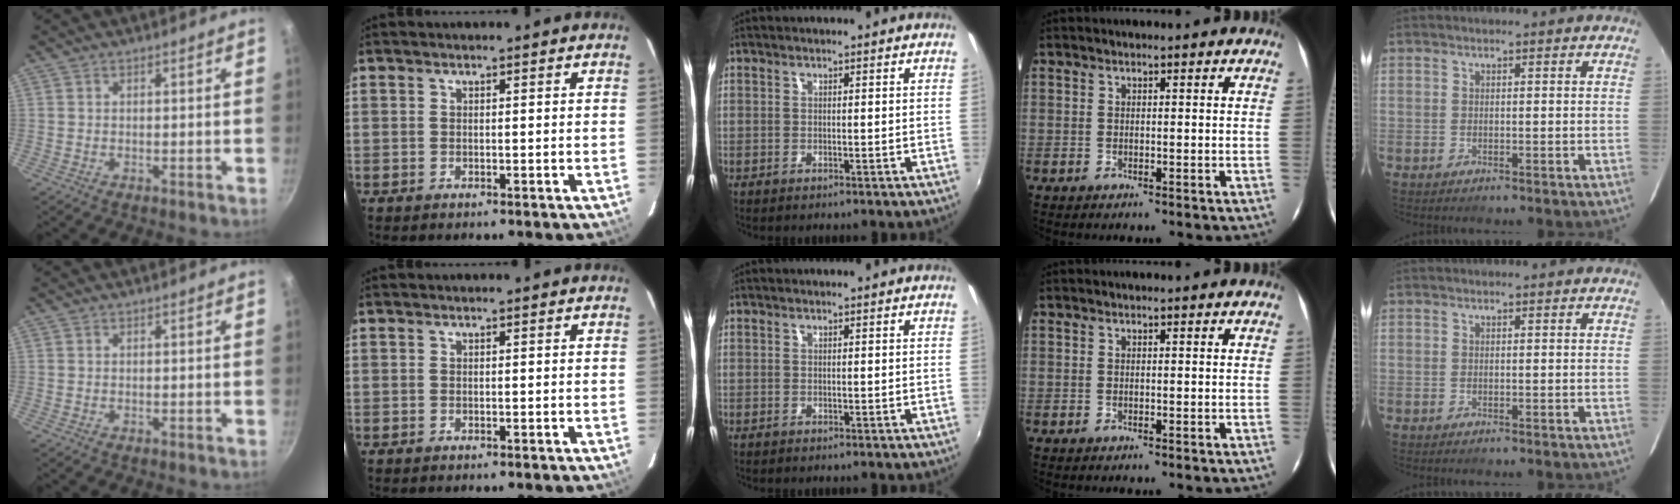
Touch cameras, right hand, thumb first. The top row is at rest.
{}